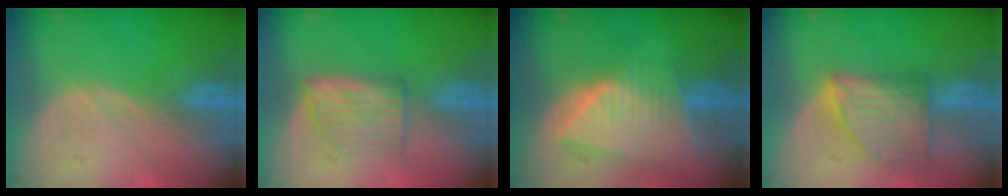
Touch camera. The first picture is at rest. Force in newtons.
{"total": 5.2, "press": 5.0, "slide": 1.4}
{"total": 9.1, "press": 8.2, "slide": 4.1}
{"total": 8.0, "press": 7.3, "slide": 3.2}